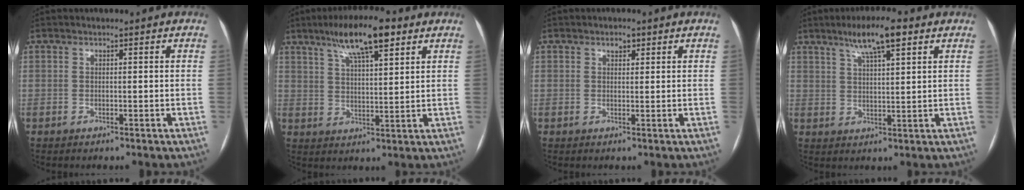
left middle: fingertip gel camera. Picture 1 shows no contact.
{"total": 10.7, "force": [6.7, 2.2, 8.0], "torque": [-0.143, 0.016, 0.112]}
{"total": 1.6, "force": [1.0, 0.8, 0.9], "torque": [-0.016, 0.002, 0.014]}
{"total": 7.6, "force": [4.7, 1.1, 5.9], "torque": [-0.107, 0.013, 0.079]}